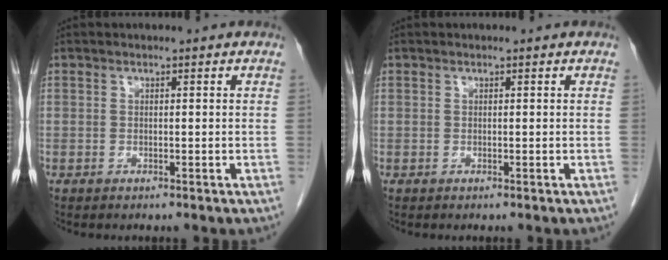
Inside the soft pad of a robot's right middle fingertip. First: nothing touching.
{"total": 0.0}